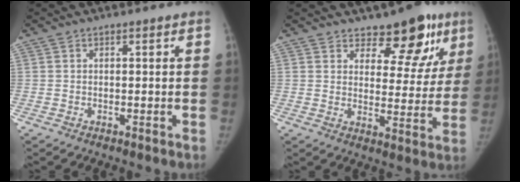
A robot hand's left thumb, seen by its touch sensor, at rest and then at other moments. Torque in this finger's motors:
{"motor_torque": [0.02, 0.07, -0.07, -0.09, -0.06]}